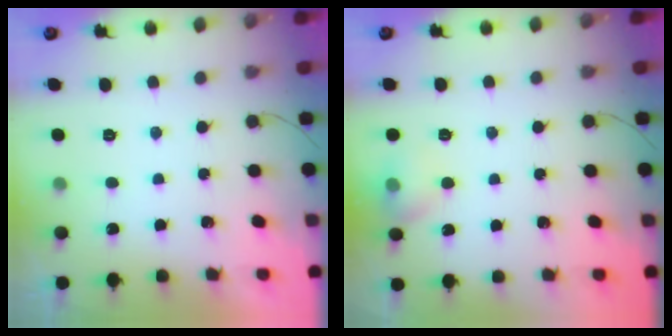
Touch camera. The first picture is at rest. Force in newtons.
{"total": 6.6, "press": 6.4, "slide": 1.9}